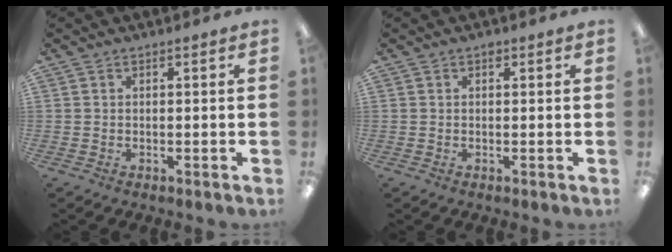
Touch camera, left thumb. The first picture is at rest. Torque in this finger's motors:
{"motor_torque": [0.14, 0.03, 0.16, -0.15, 0.03]}